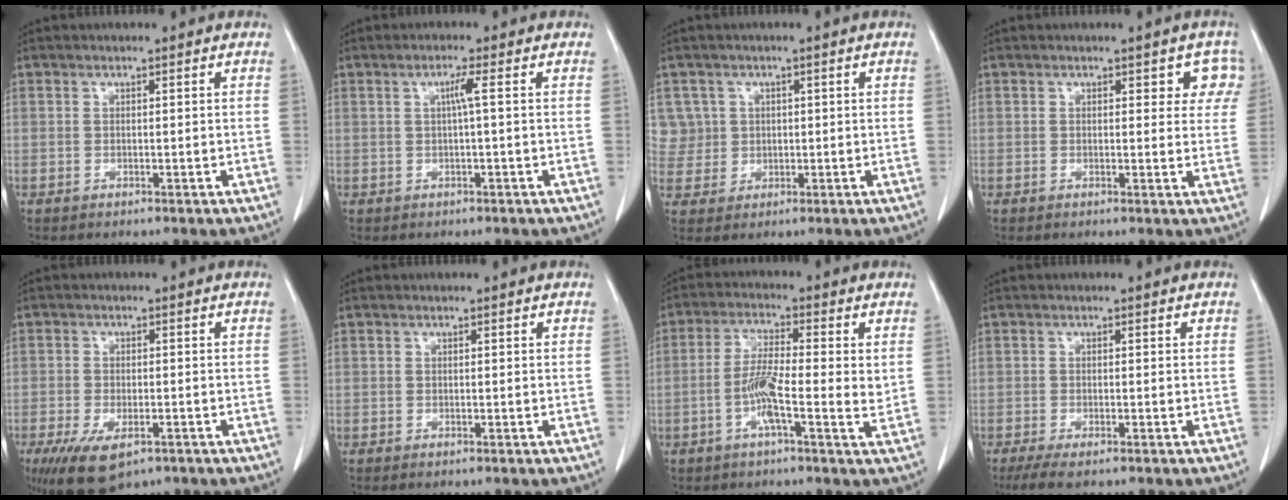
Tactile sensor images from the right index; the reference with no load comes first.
{"total": 1.9, "force": [0.2, -0.5, 1.9], "torque": [-0.035, 0.002, 0.004]}
{"total": 4.9, "force": [1.3, 4.7, -0.4], "torque": [0.022, 0.013, 0.030]}
{"total": 4.0, "force": [2.1, 2.5, 2.4], "torque": [0.001, 0.004, 0.013]}
{"total": 8.4, "force": [-5.0, 3.6, 5.8], "torque": [-0.101, -0.015, -0.077]}
{"total": 0.0}
{"total": 4.8, "force": [-0.9, 0.1, 4.8], "torque": [-0.094, 0.000, -0.022]}
{"total": 3.6, "force": [-2.5, 0.8, 2.5], "torque": [-0.043, -0.009, -0.041]}